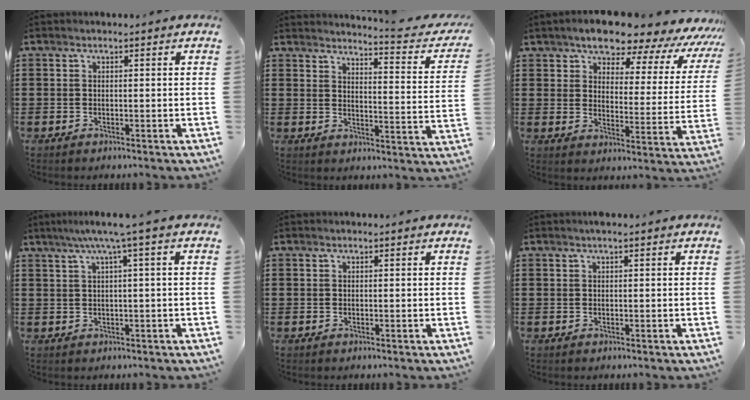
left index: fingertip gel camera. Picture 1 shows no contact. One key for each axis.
{"total": 4.1, "fx": 3.7, "fy": -0.6, "fz": 1.6, "tx": -0.035, "ty": -0.033, "tz": 0.054}
{"total": 7.6, "fx": 6.8, "fy": 1.8, "fz": 2.8, "tx": -0.064, "ty": -0.046, "tz": 0.113}
{"total": 3.7, "fx": 1.1, "fy": -0.5, "fz": 3.5, "tx": -0.068, "ty": -0.004, "tz": 0.014}
{"total": 0.0}
{"total": 0.6, "fx": 0.2, "fy": -0.1, "fz": 0.6, "tx": -0.009, "ty": -0.001, "tz": 0.005}